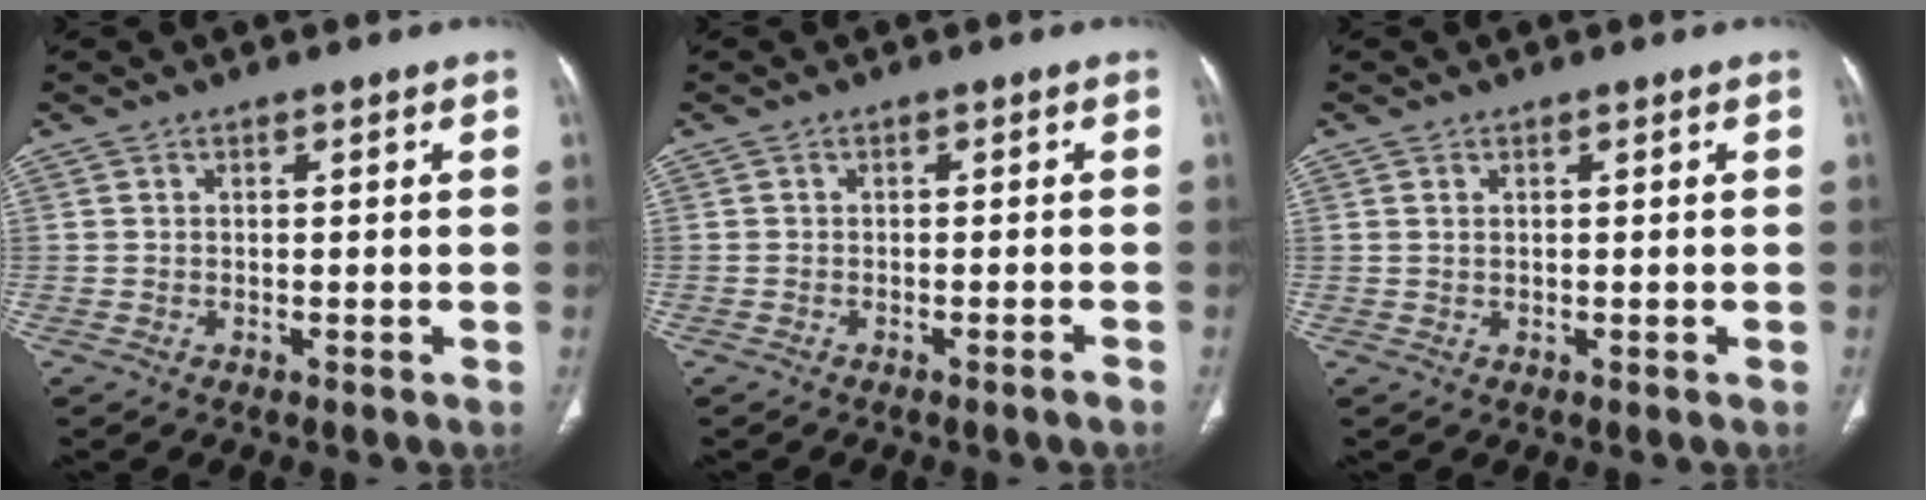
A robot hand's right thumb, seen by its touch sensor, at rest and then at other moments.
{"total": 1.1, "force": [-0.9, -0.1, 0.6], "torque": [-0.014, 0.002, -0.014]}
{"total": 0.7, "force": [0.4, 0.4, 0.4], "torque": [-0.011, 0.002, 0.009]}